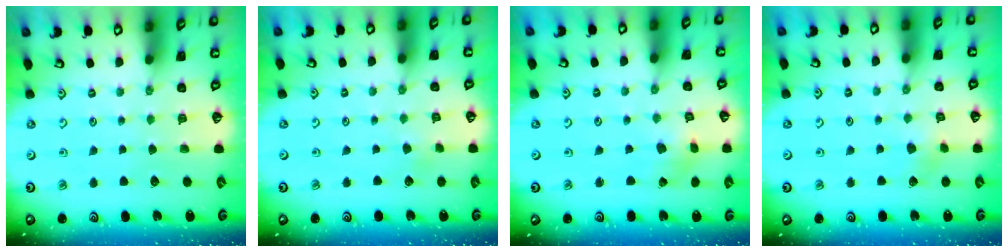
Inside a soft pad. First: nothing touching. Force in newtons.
{"total": 1.7, "press": 1.7, "slide": 0.1}
{"total": 2.7, "press": 2.6, "slide": 0.3}
{"total": 4.0, "press": 4.0, "slide": 0.4}